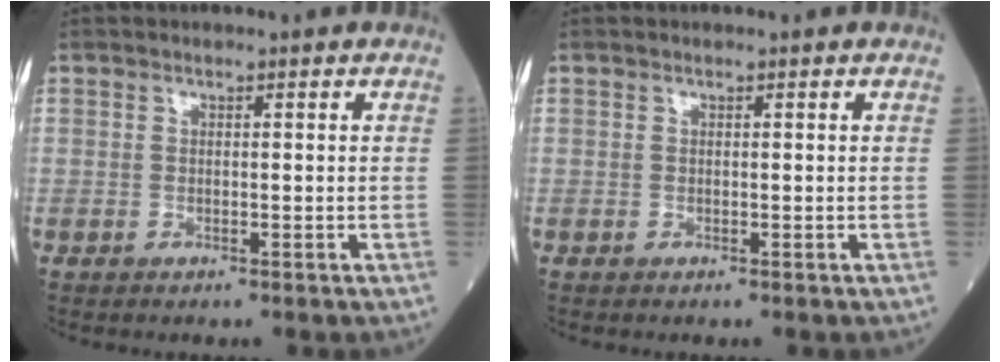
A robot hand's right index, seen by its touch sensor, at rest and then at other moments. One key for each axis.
{"total": 0.0}